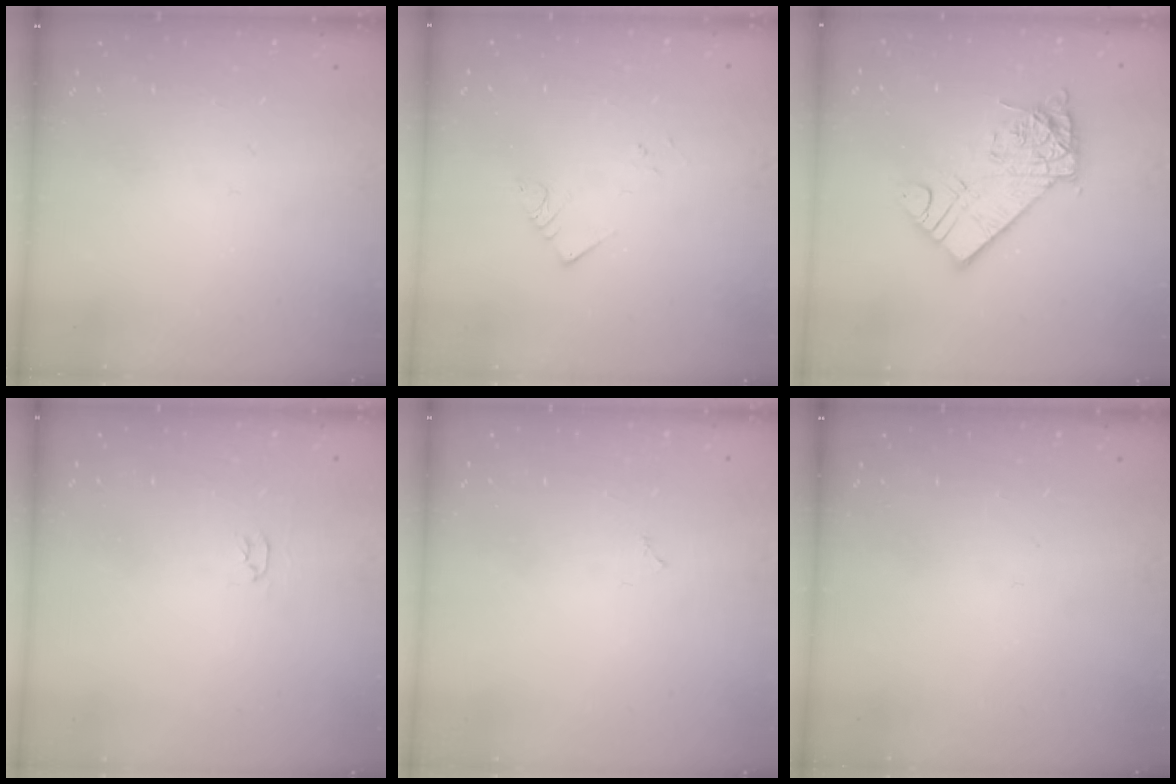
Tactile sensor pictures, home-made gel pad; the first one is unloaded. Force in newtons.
{"total": 3.3, "press": 3.3, "slide": 0.2}
{"total": 11.5, "press": 11.4, "slide": 1.0}
{"total": 2.0, "press": 2.0, "slide": 0.3}
{"total": 1.8, "press": 1.8, "slide": 0.3}
{"total": 0.0}